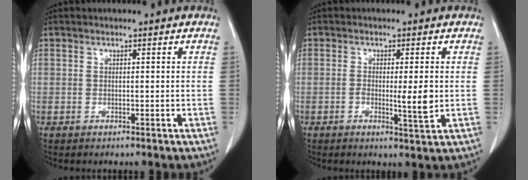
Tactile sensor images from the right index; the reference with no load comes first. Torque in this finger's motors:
{"motor_torque": [0.21, 0.00, 0.13, 0.06]}